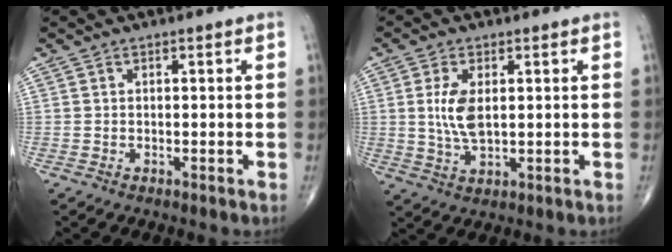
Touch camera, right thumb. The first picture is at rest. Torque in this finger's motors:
{"motor_torque": [-0.18, 0.25, 0.37, 0.51, 0.02]}